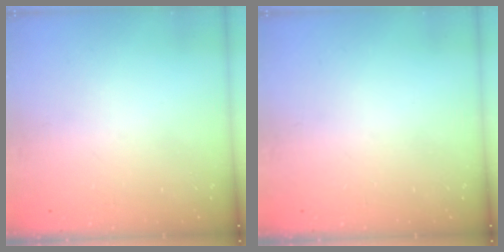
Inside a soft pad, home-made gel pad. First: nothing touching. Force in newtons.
{"total": 0.0}